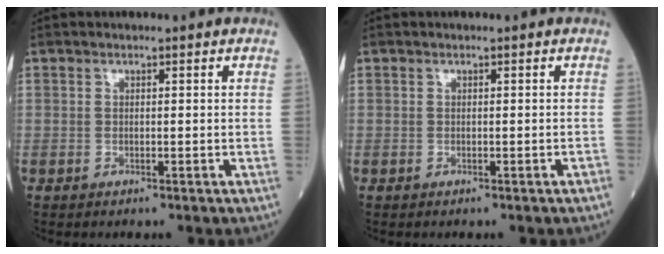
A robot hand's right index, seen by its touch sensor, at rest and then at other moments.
{"total": 0.0}